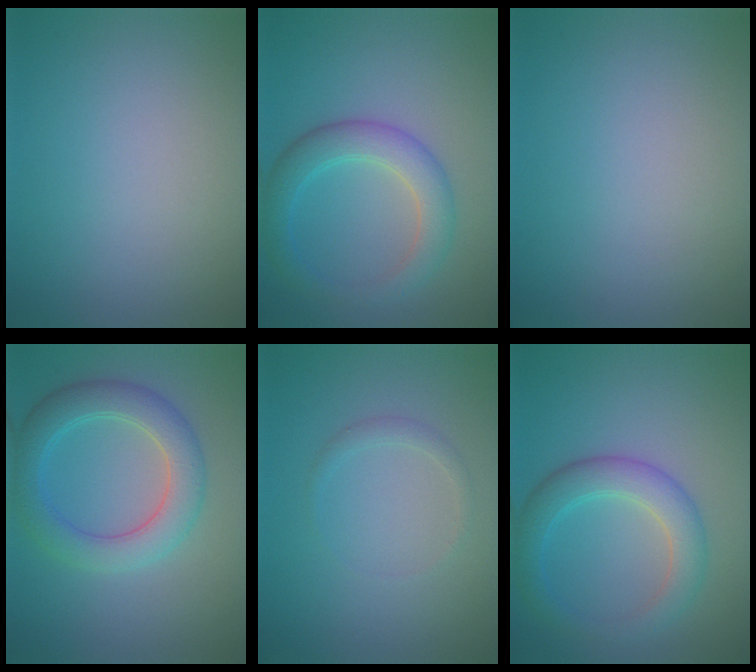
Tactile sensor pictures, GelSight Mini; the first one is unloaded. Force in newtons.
{"total": 4.0, "press": 4.0, "slide": 0.1}
{"total": 0.0}
{"total": 4.8, "press": 4.8, "slide": 0.3}
{"total": 0.9, "press": 0.9, "slide": 0.0}
{"total": 4.0, "press": 4.0, "slide": 0.1}